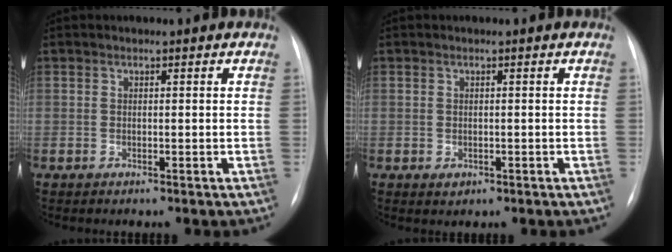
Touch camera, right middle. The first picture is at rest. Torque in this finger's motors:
{"motor_torque": [0.31, -0.26, 0.04, 0.00]}